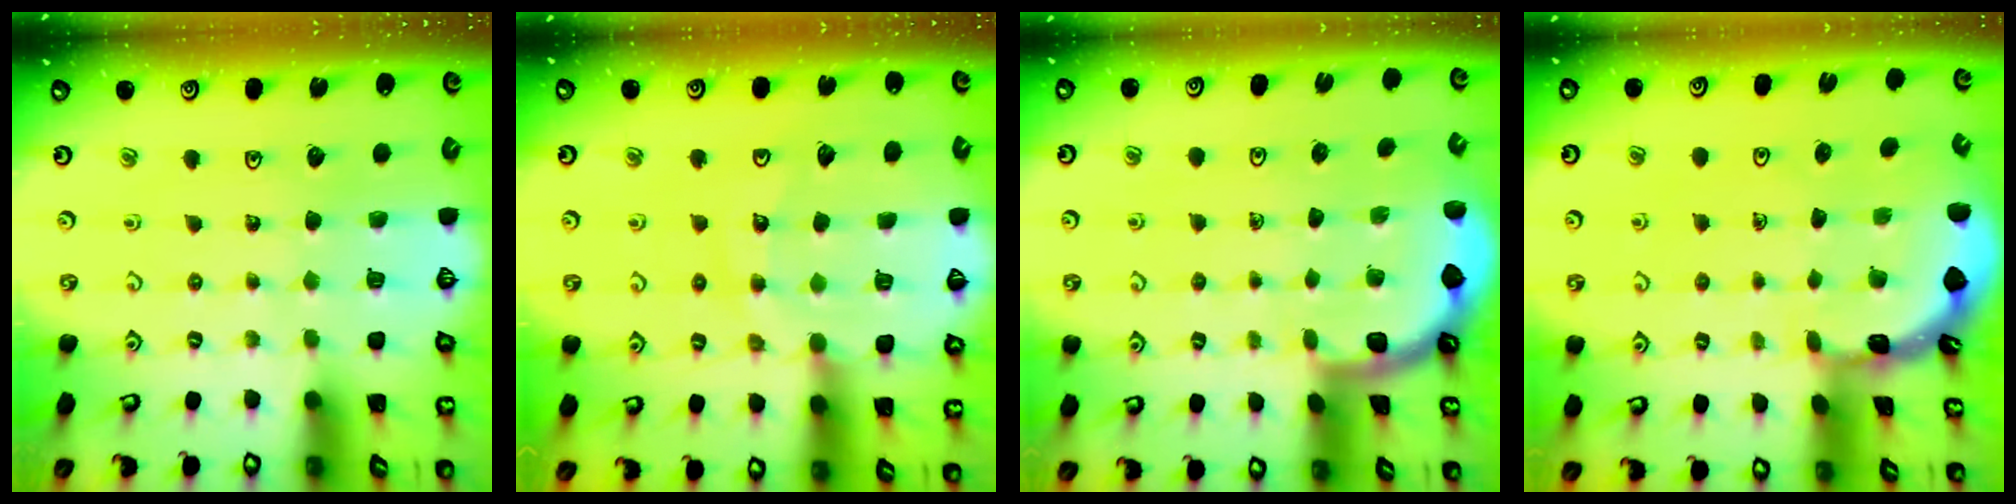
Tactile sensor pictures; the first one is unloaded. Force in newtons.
{"total": 12.6, "press": 12.5, "slide": 1.6}
{"total": 1.7, "press": 1.7, "slide": 0.0}
{"total": 1.8, "press": 1.8, "slide": 0.2}